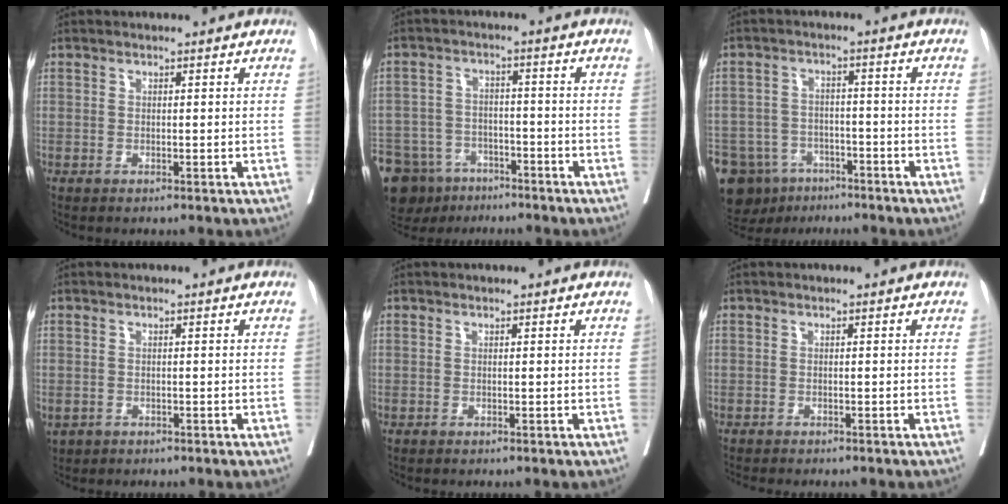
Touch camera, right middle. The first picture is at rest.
{"total": 13.1, "force": [-9.7, 7.9, 3.9], "torque": [-0.093, 0.005, -0.147]}
{"total": 13.6, "force": [-9.1, 9.1, 4.3], "torque": [-0.109, 0.007, -0.131]}
{"total": 3.0, "force": [-1.6, 2.3, 1.1], "torque": [-0.029, -0.003, -0.020]}
{"total": 0.0}
{"total": 3.7, "force": [-3.3, 0.6, 1.6], "torque": [-0.020, -0.006, -0.044]}